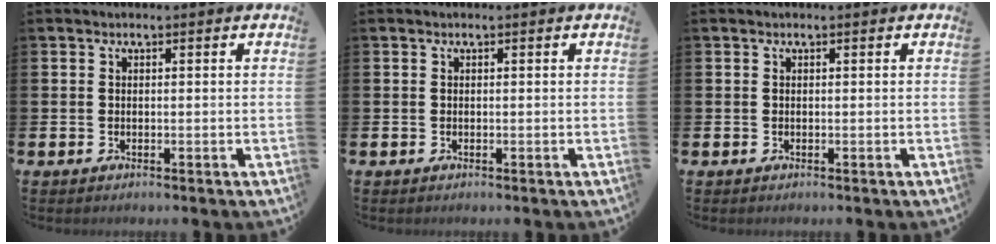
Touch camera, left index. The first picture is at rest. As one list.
[{"total": 0.0}, {"total": 0.0}]